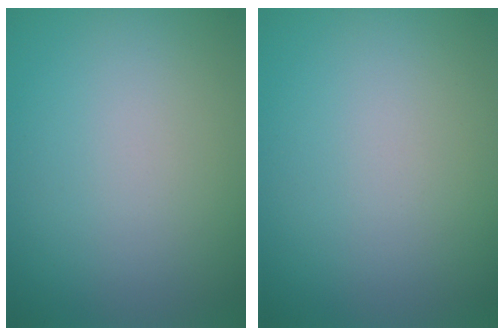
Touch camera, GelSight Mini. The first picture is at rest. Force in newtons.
{"total": 0.0}